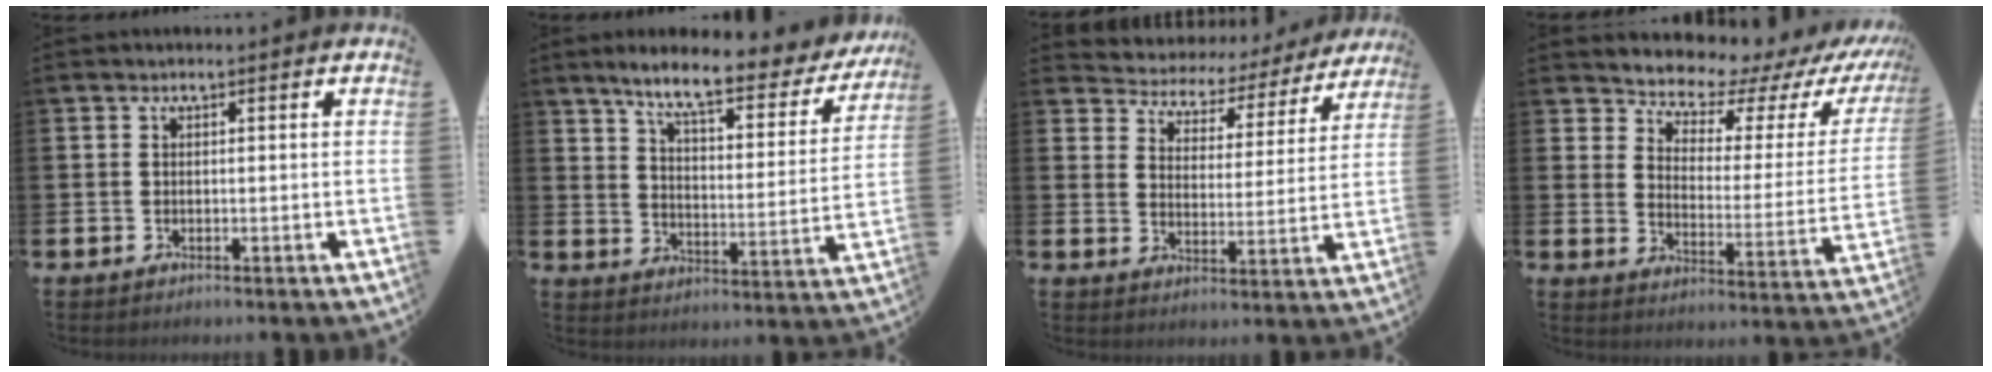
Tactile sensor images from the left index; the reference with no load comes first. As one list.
[{"total": 7.7, "force": [6.4, 1.3, 4.0], "torque": [-0.096, -0.042, 0.101]}, {"total": 4.2, "force": [3.8, 1.9, 0.0], "torque": [-0.031, -0.036, 0.057]}, {"total": 7.1, "force": [6.5, 2.3, 1.7], "torque": [-0.064, -0.056, 0.110]}]